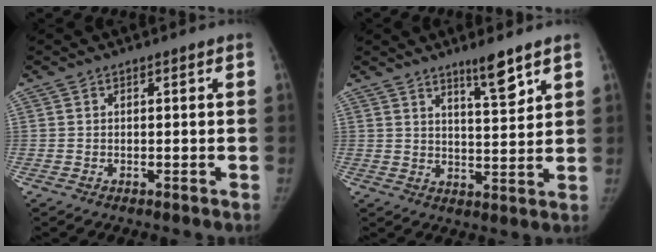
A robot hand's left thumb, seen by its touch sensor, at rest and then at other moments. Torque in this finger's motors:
{"motor_torque": [0.34, -0.33, 0.81, -0.52, 0.13]}